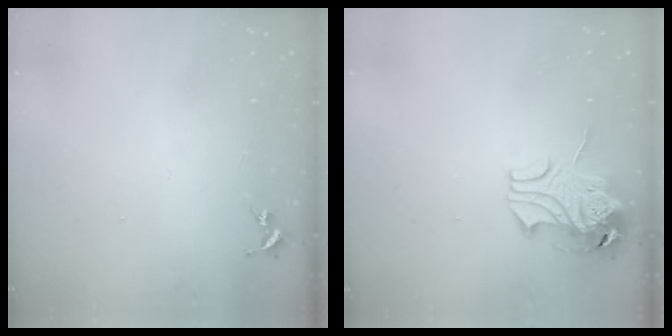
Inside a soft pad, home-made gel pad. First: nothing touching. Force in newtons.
{"total": 10.6, "press": 10.5, "slide": 1.5}